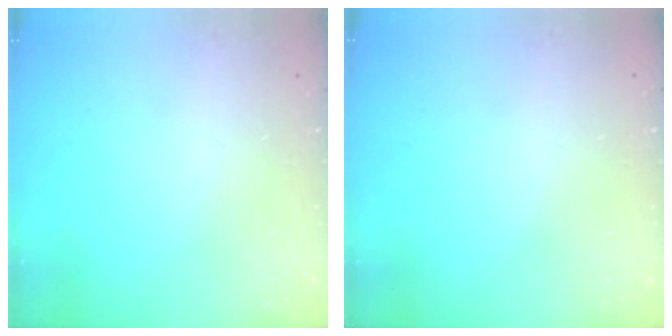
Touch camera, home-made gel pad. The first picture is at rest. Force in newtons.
{"total": 2.6, "press": 2.6, "slide": 0.2}